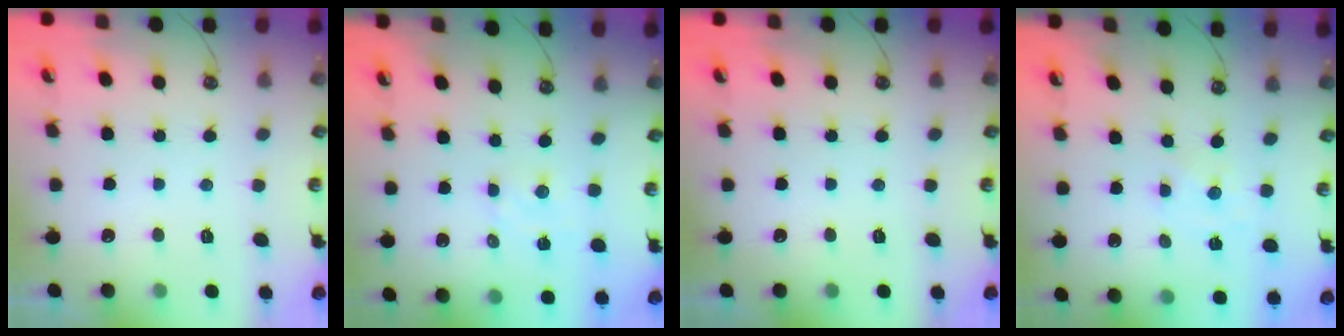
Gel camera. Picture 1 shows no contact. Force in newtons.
{"total": 1.5, "press": 1.5, "slide": 0.3}
{"total": 0.0}
{"total": 0.0}